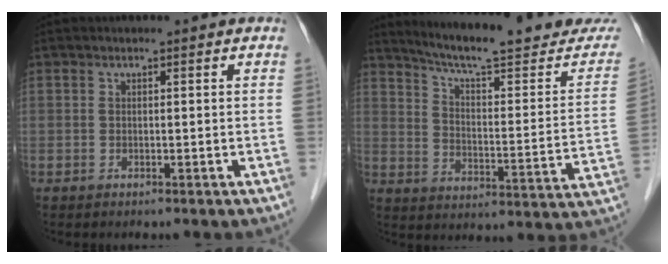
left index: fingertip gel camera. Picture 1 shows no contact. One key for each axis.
{"total": 21.6, "fx": 19.5, "fy": 1.9, "fz": 9.2, "tx": -0.129, "ty": -0.063, "tz": 0.255}